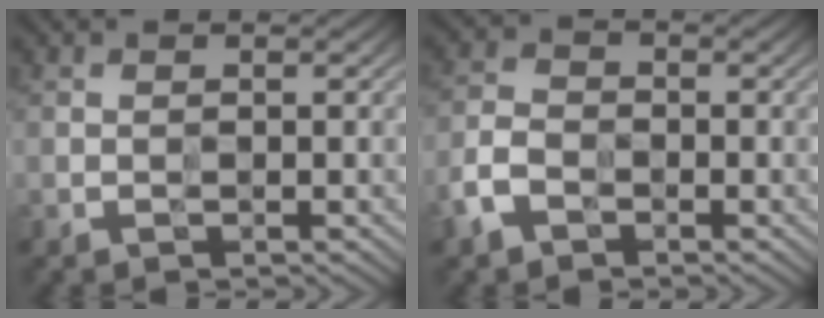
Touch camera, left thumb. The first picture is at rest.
{"total": 4.4, "force": [-3.0, 2.8, 1.7], "torque": [-0.041, -0.007, -0.068]}